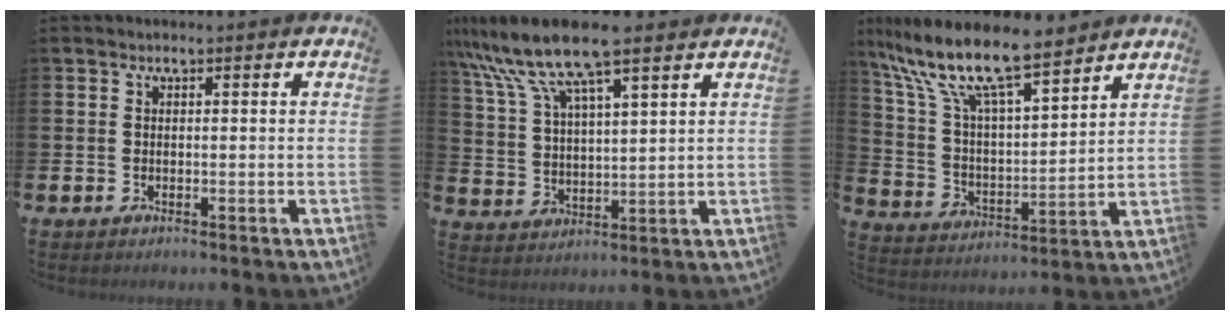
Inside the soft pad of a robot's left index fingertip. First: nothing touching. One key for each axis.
{"total": 10.9, "fx": 8.9, "fy": 1.8, "fz": 6.1, "tx": -0.152, "ty": -0.024, "tz": 0.158}
{"total": 11.6, "fx": 9.9, "fy": 1.9, "fz": 5.7, "tx": -0.154, "ty": -0.057, "tz": 0.171}